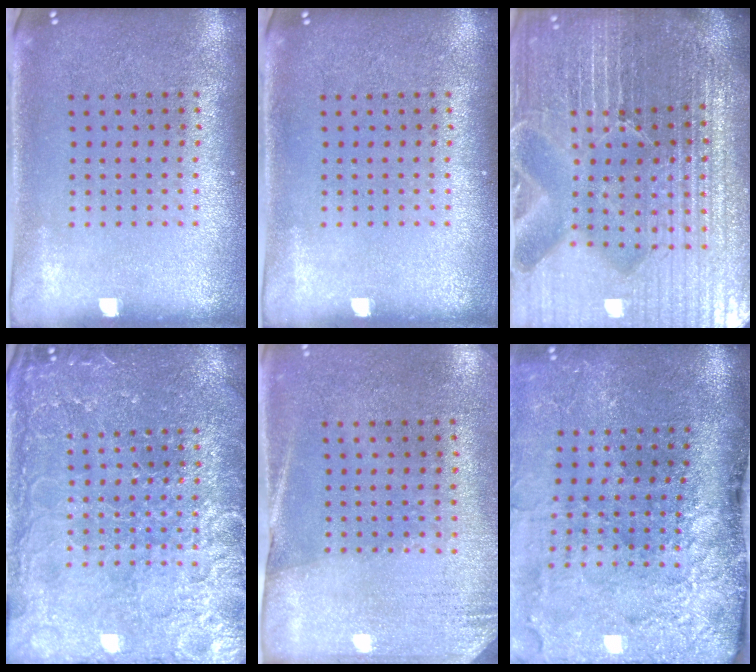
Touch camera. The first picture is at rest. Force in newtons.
{"total": 0.0}
{"total": 7.0, "press": 6.2, "slide": 3.4}
{"total": 4.1, "press": 4.0, "slide": 0.4}
{"total": 2.6, "press": 2.3, "slide": 1.3}
{"total": 4.7, "press": 3.6, "slide": 3.0}